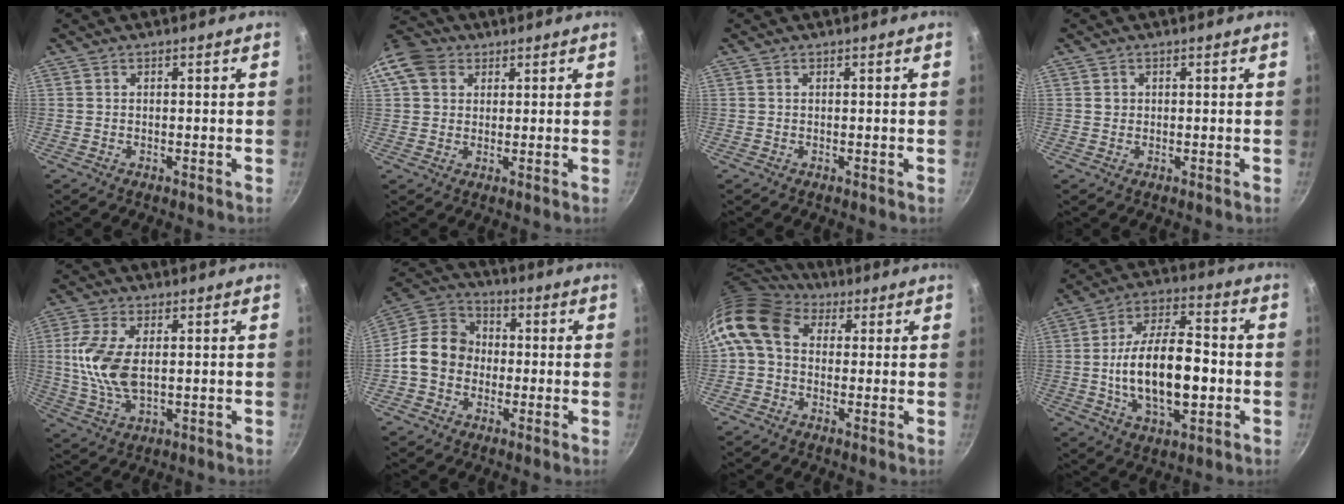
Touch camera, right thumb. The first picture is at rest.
{"total": 9.9, "force": [3.5, 8.0, 4.7], "torque": [-0.076, 0.015, 0.053]}
{"total": 0.0}
{"total": 1.1, "force": [0.3, 1.0, 0.3], "torque": [-0.001, 0.003, 0.004]}
{"total": 10.9, "force": [1.1, 5.7, 9.2], "torque": [-0.187, -0.003, 0.023]}
{"total": 11.9, "force": [-1.5, 10.0, 6.2], "torque": [-0.077, 0.034, -0.049]}
{"total": 12.0, "force": [2.9, 9.1, 7.3], "torque": [-0.129, 0.016, 0.030]}
{"total": 17.8, "force": [-2.0, 8.8, 15.3], "torque": [-0.244, 0.026, -0.033]}